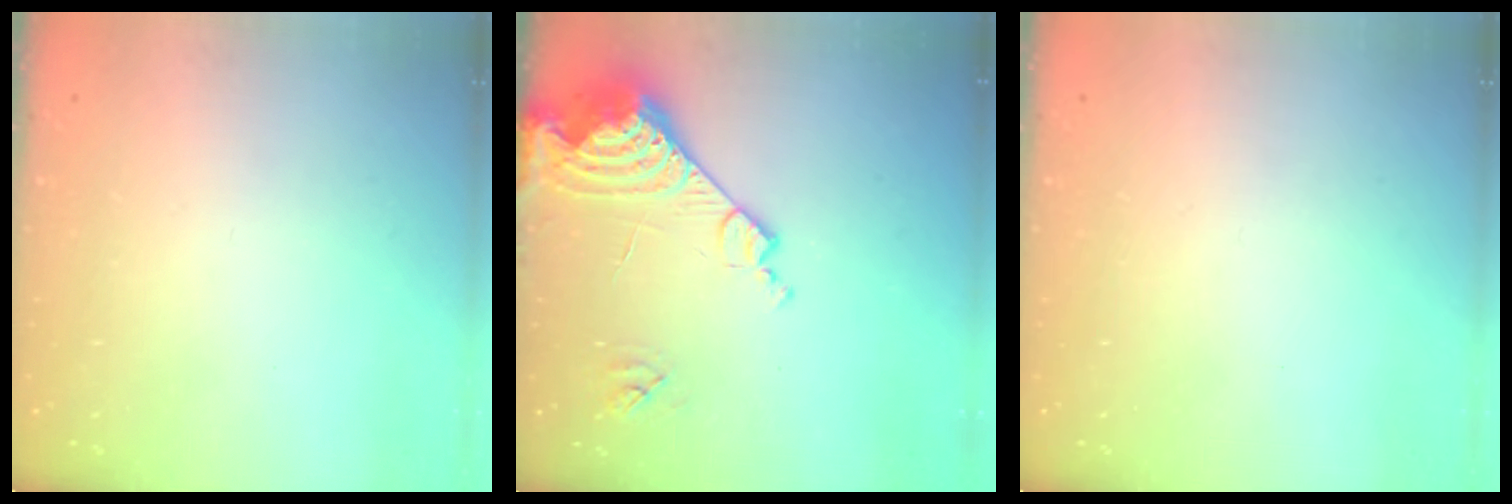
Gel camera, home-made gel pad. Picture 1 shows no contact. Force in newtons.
{"total": 15.0, "press": 14.9, "slide": 1.6}
{"total": 0.0}